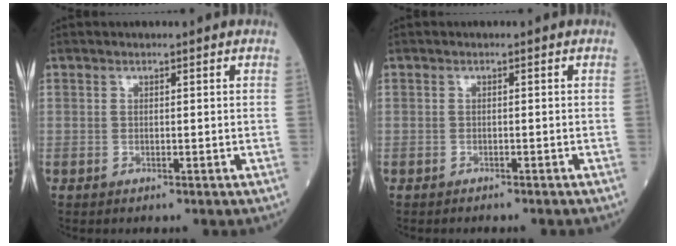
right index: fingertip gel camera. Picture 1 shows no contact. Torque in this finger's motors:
{"motor_torque": [-0.02, 0.13, -0.04, 0.01]}